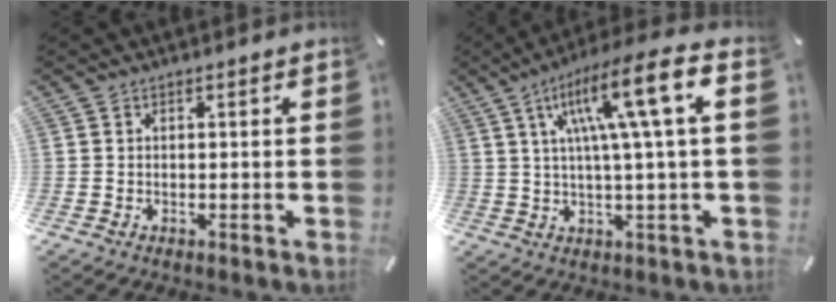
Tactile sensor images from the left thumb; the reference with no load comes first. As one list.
[{"total": 15.9, "force": [5.1, 1.9, 14.9], "torque": [-0.257, -0.012, 0.072]}]